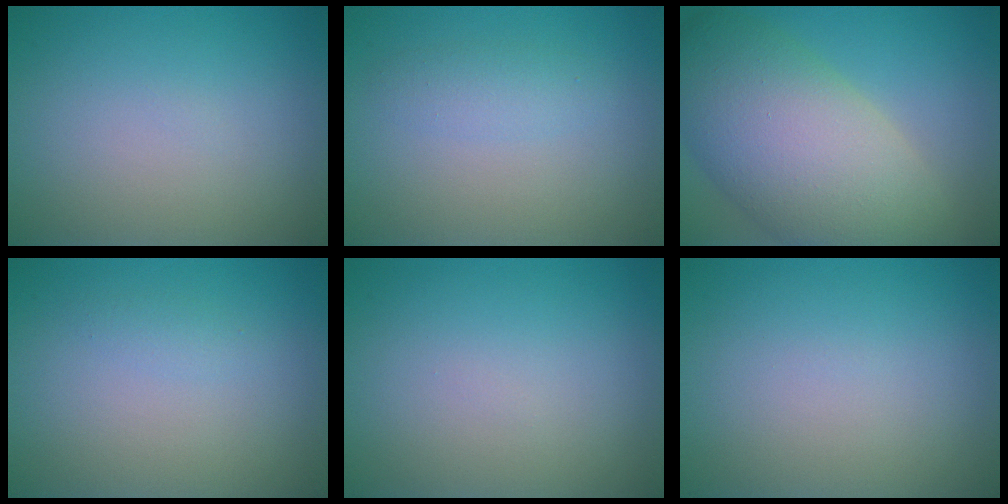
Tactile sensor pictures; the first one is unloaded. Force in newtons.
{"total": 1.6, "press": 1.6, "slide": 0.0}
{"total": 12.2, "press": 12.2, "slide": 0.9}
{"total": 0.7, "press": 0.7, "slide": 0.0}
{"total": 0.0}
{"total": 0.0}